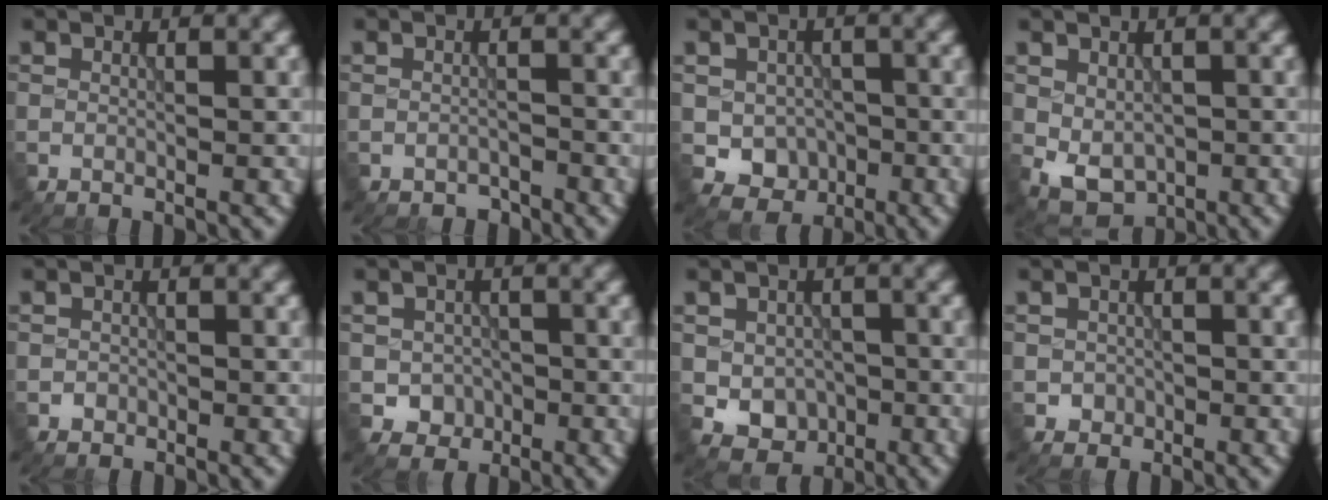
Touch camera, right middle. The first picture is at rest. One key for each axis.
{"total": 1.0, "fx": -1.0, "fy": 0.4, "fz": 0.1, "tx": 0.001, "ty": 0.002, "tz": -0.016}
{"total": 4.2, "fx": -1.0, "fy": 3.6, "fz": 1.9, "tx": -0.027, "ty": -0.011, "tz": -0.013}
{"total": 4.1, "fx": -0.8, "fy": 2.8, "fz": 2.9, "tx": -0.051, "ty": -0.012, "tz": -0.008}
{"total": 0.8, "fx": -0.3, "fy": 0.7, "fz": 0.0, "tx": 0.005, "ty": -0.002, "tz": -0.006}
{"total": 2.4, "fx": -0.6, "fy": 2.2, "fz": 0.8, "tx": -0.009, "ty": -0.005, "tz": -0.012}
{"total": 4.4, "fx": -0.9, "fy": 3.5, "fz": 2.4, "tx": -0.040, "ty": -0.011, "tz": -0.010}
{"total": 1.2, "fx": -0.3, "fy": 1.2, "fz": 0.2, "tx": 0.004, "ty": -0.003, "tz": -0.007}